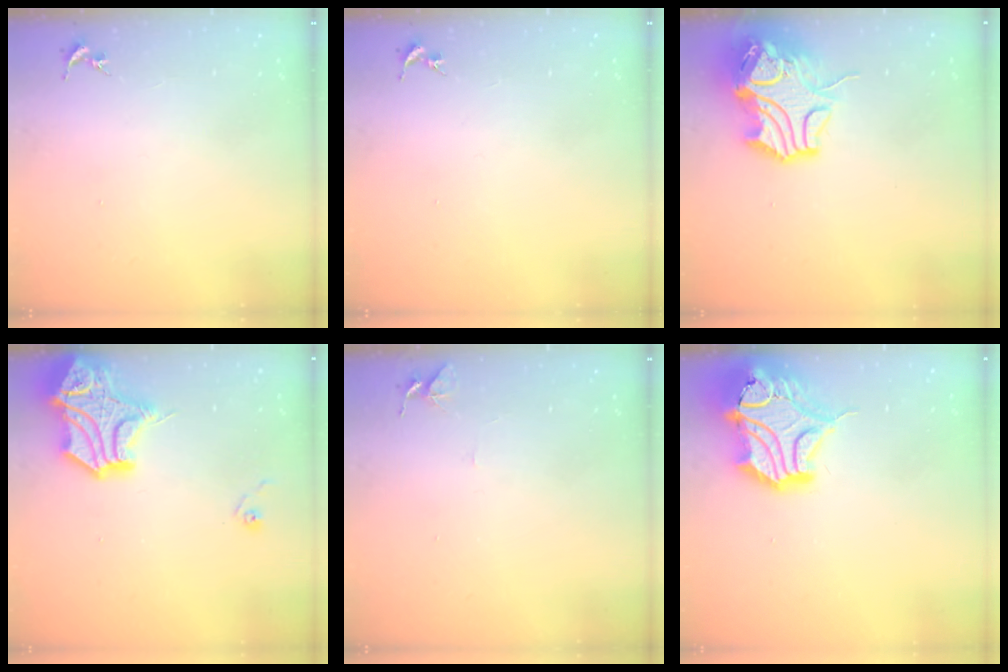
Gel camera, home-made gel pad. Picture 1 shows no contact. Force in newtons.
{"total": 0.0}
{"total": 13.9, "press": 13.8, "slide": 2.1}
{"total": 21.1, "press": 21.0, "slide": 2.6}
{"total": 5.2, "press": 5.1, "slide": 0.4}
{"total": 19.2, "press": 18.9, "slide": 3.2}